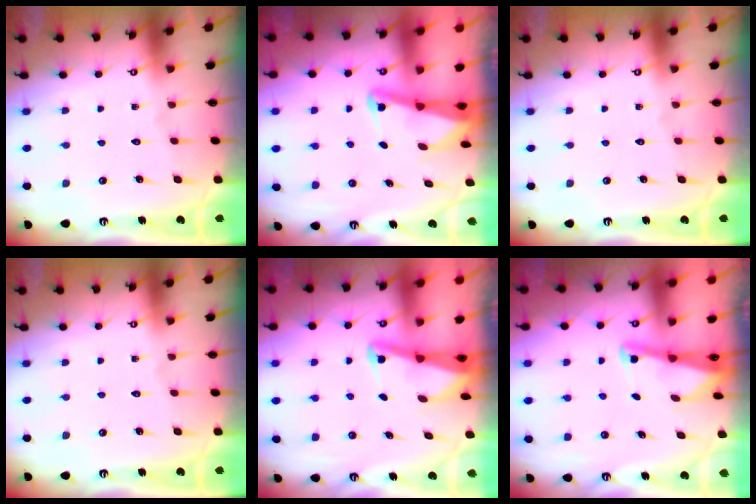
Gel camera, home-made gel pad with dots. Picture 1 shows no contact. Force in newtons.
{"total": 2.6, "press": 2.5, "slide": 0.6}
{"total": 0.0}
{"total": 0.0}
{"total": 2.7, "press": 2.6, "slide": 0.6}
{"total": 2.1, "press": 2.1, "slide": 0.3}